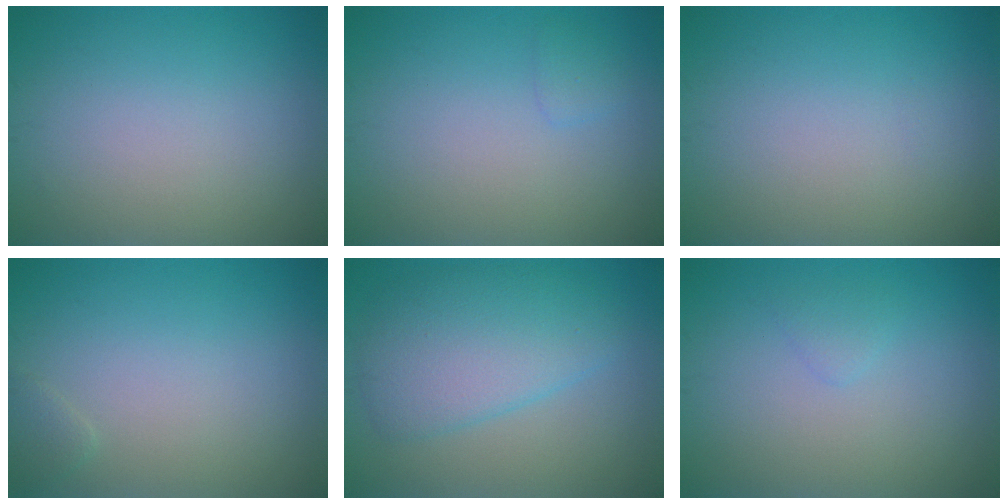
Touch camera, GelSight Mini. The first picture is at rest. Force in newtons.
{"total": 0.9, "press": 0.8, "slide": 0.1}
{"total": 0.0}
{"total": 0.8, "press": 0.8, "slide": 0.0}
{"total": 5.7, "press": 5.7, "slide": 0.1}
{"total": 0.9, "press": 0.9, "slide": 0.1}